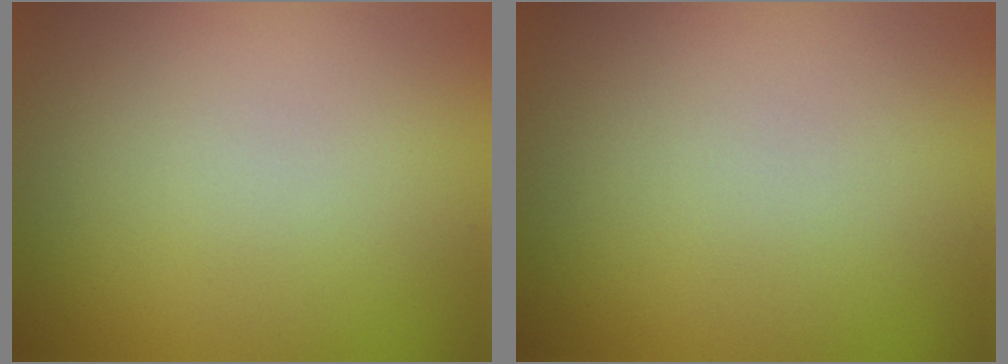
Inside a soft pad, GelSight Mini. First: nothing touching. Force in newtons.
{"total": 0.0}